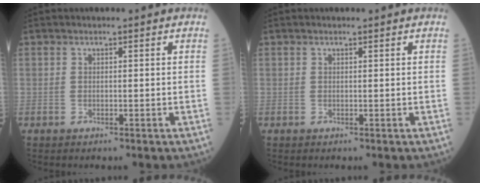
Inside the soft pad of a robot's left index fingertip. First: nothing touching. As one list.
[{"total": 0.6, "force": [0.4, 0.0, 0.4], "torque": [-0.010, 0.001, 0.007]}]